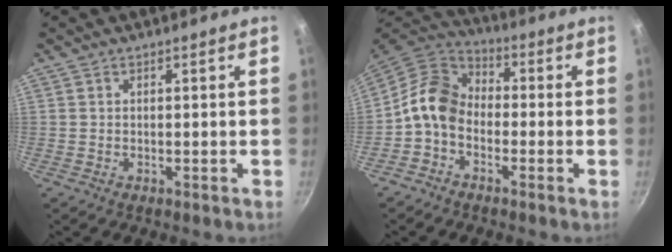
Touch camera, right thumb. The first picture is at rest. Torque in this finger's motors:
{"motor_torque": [0.31, 0.12, 0.62, -0.75, 0.09]}